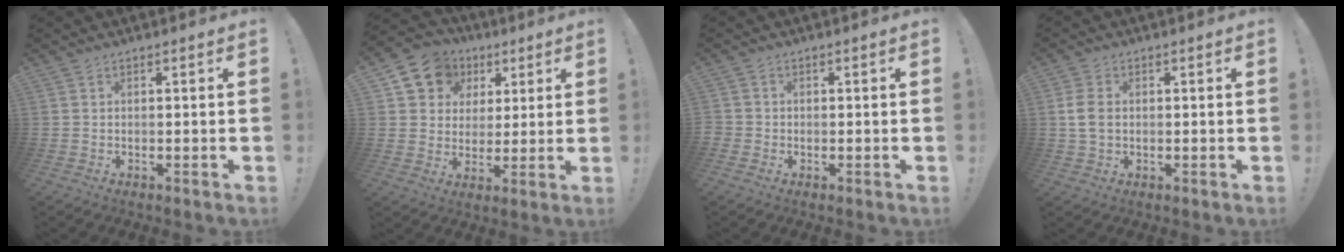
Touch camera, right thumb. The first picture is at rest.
{"total": 11.2, "force": [4.7, 9.5, 3.5], "torque": [-0.054, -0.022, 0.094]}
{"total": 1.8, "force": [-0.7, 1.5, 0.7], "torque": [-0.013, 0.007, -0.012]}
{"total": 5.4, "force": [0.1, 3.7, 3.9], "torque": [-0.084, 0.003, 0.001]}